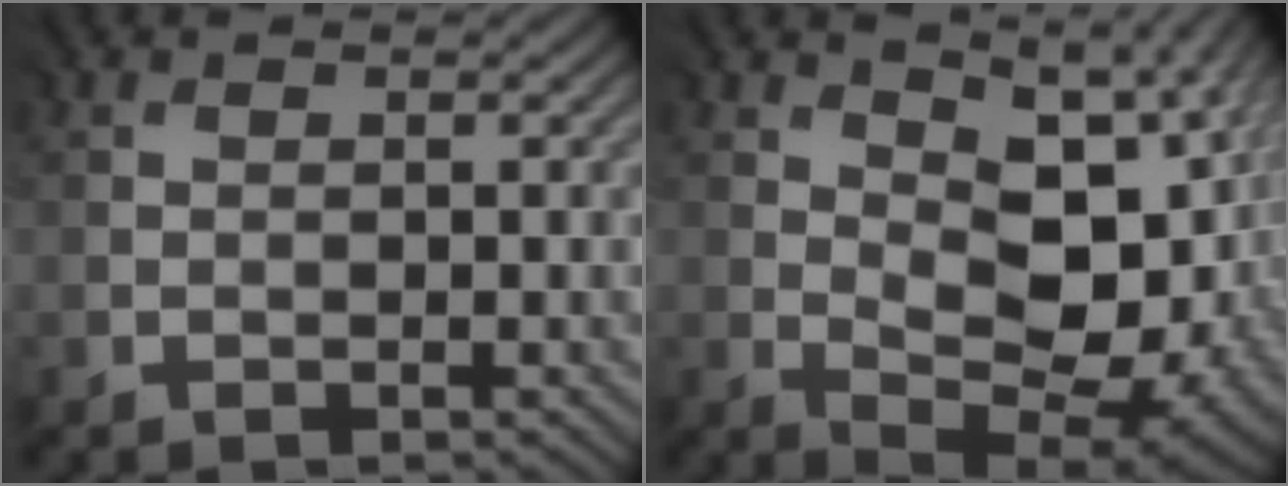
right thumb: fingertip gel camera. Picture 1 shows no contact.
{"total": 14.0, "force": [2.4, 8.2, 11.1], "torque": [-0.160, -0.018, 0.063]}